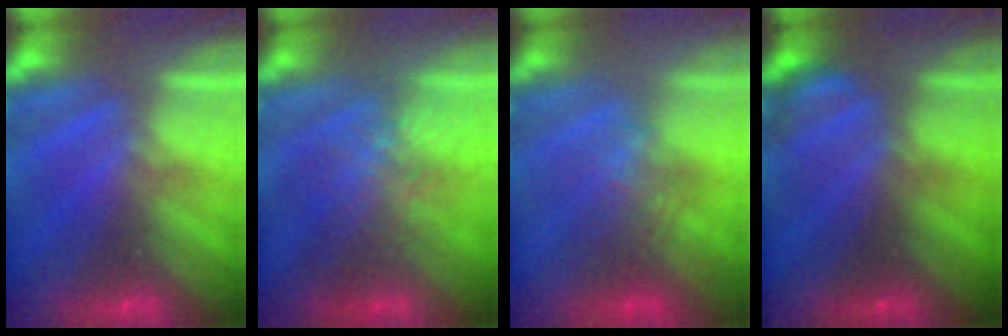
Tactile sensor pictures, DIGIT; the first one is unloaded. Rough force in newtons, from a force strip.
{"total": 2.7}
{"total": 2.6}
{"total": 2.3}